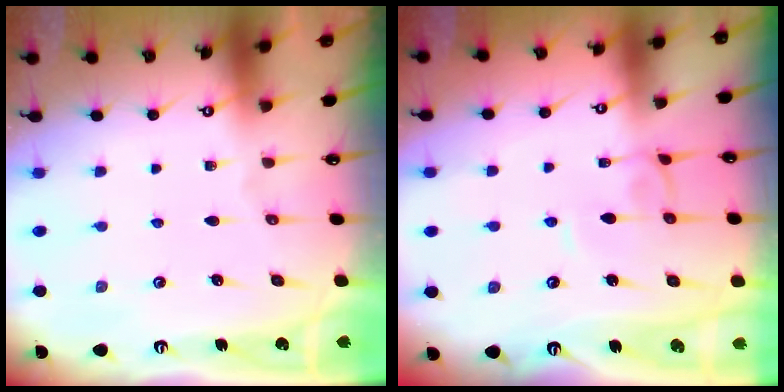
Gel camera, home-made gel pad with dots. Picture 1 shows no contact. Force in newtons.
{"total": 0.6, "press": 0.5, "slide": 0.3}